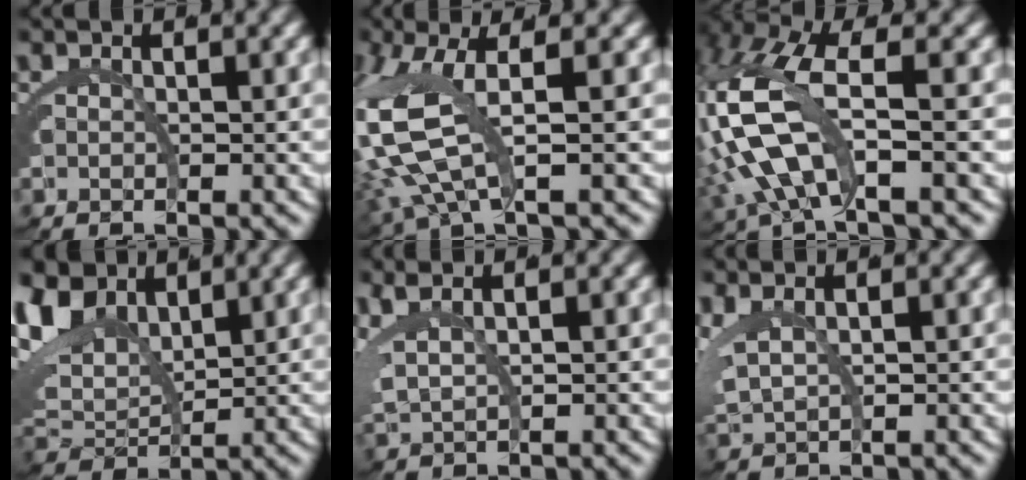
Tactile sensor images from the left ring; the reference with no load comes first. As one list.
[{"total": 6.5, "force": [1.5, 2.4, 5.9], "torque": [-0.146, -0.006, 0.037]}, {"total": 7.9, "force": [0.9, 4.0, 6.8], "torque": [-0.168, -0.017, 0.027]}, {"total": 8.3, "force": [4.4, 5.4, 4.5], "torque": [-0.116, -0.008, 0.087]}, {"total": 2.5, "force": [2.2, 0.6, 0.9], "torque": [-0.027, 0.011, 0.042]}, {"total": 1.8, "force": [1.7, 0.3, 0.6], "torque": [-0.022, 0.005, 0.039]}]